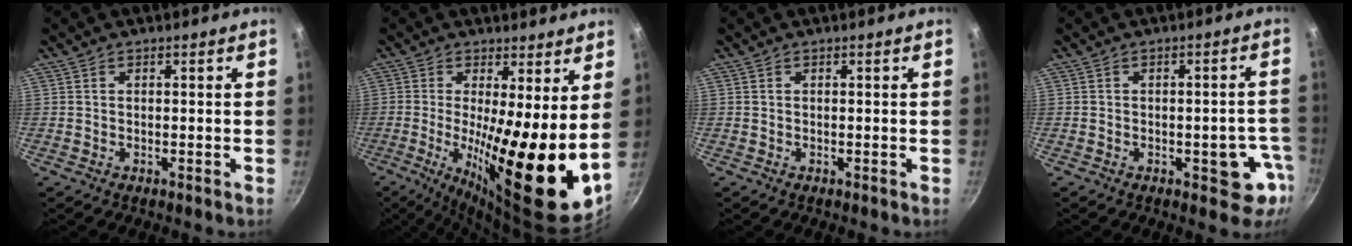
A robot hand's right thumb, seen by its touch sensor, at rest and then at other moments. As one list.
[{"total": 17.8, "force": [-0.2, 3.9, 17.3], "torque": [-0.265, -0.027, -0.002]}, {"total": 0.0}, {"total": 7.8, "force": [-3.0, 4.0, 6.0], "torque": [-0.007, 0.022, -0.036]}]